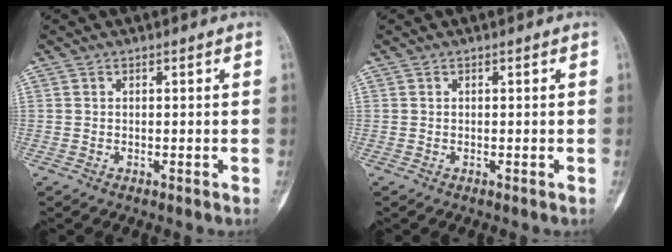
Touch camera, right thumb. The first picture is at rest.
{"total": 0.0}